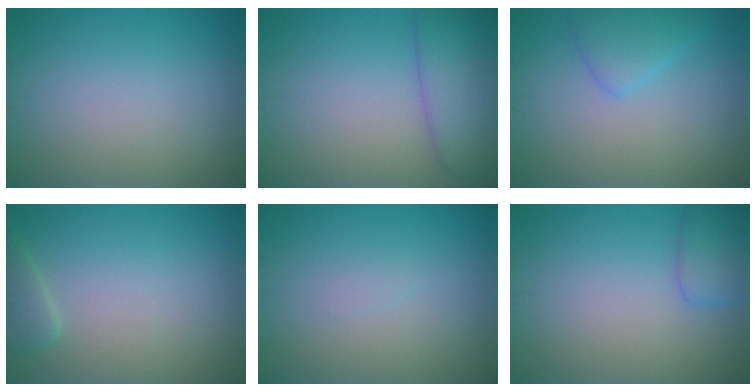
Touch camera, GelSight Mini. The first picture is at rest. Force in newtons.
{"total": 4.8, "press": 4.8, "slide": 0.2}
{"total": 2.2, "press": 2.2, "slide": 0.1}
{"total": 1.9, "press": 1.8, "slide": 0.2}
{"total": 0.5, "press": 0.5, "slide": 0.1}
{"total": 2.4, "press": 2.4, "slide": 0.1}